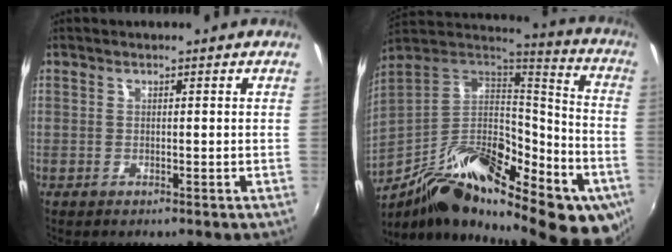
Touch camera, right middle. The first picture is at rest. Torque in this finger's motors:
{"motor_torque": [1.07, -1.07, 0.84, 0.21]}